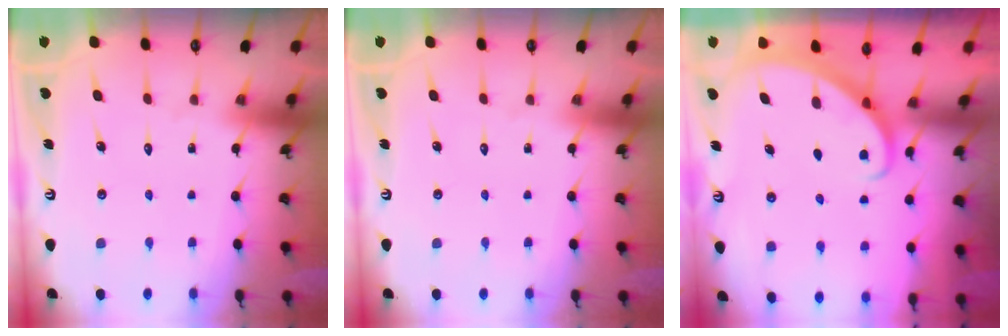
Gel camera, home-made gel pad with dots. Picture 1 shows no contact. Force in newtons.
{"total": 0.0}
{"total": 2.8, "press": 2.8, "slide": 0.2}